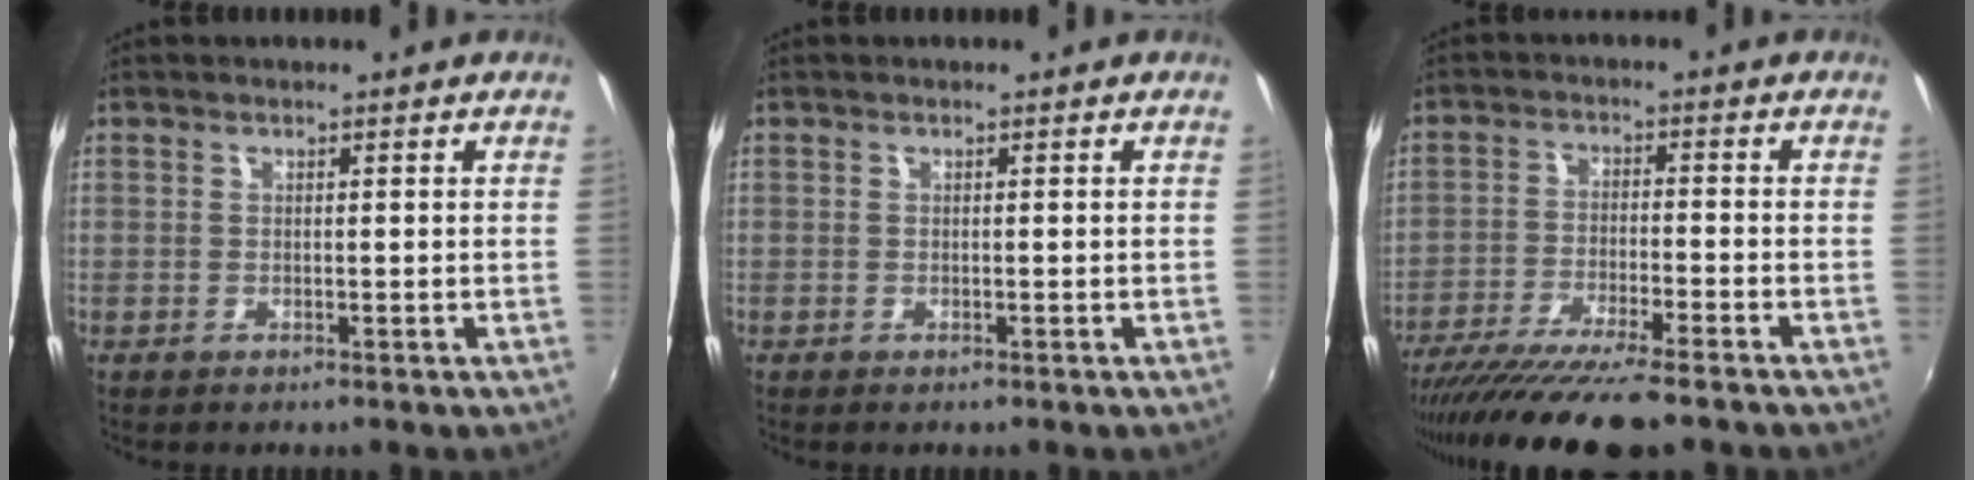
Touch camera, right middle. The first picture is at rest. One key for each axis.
{"total": 0.0}
{"total": 15.1, "fx": -12.6, "fy": 0.9, "fz": 8.2, "tx": -0.166, "ty": -0.042, "tz": -0.209}